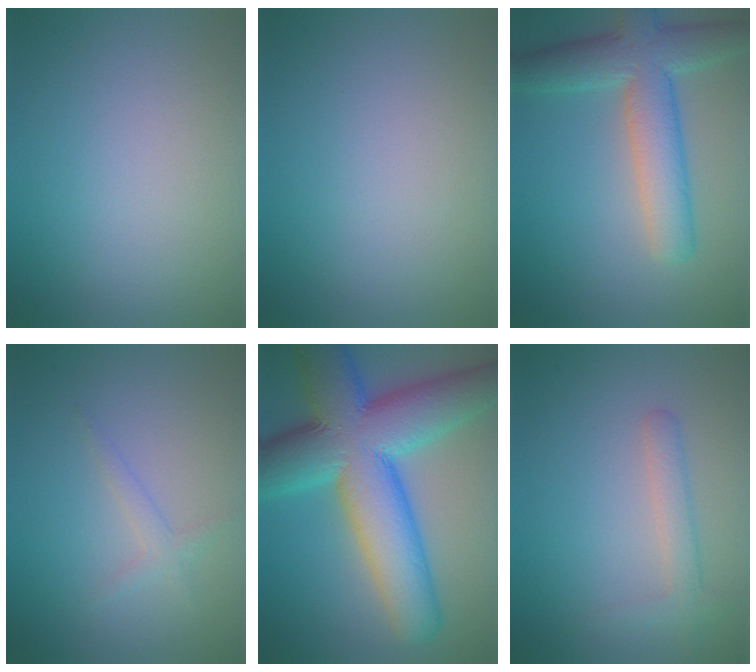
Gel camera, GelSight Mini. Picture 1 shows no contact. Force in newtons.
{"total": 0.0}
{"total": 7.1, "press": 7.1, "slide": 0.5}
{"total": 1.3, "press": 1.3, "slide": 0.1}
{"total": 14.4, "press": 14.4, "slide": 0.3}
{"total": 2.2, "press": 2.2, "slide": 0.2}